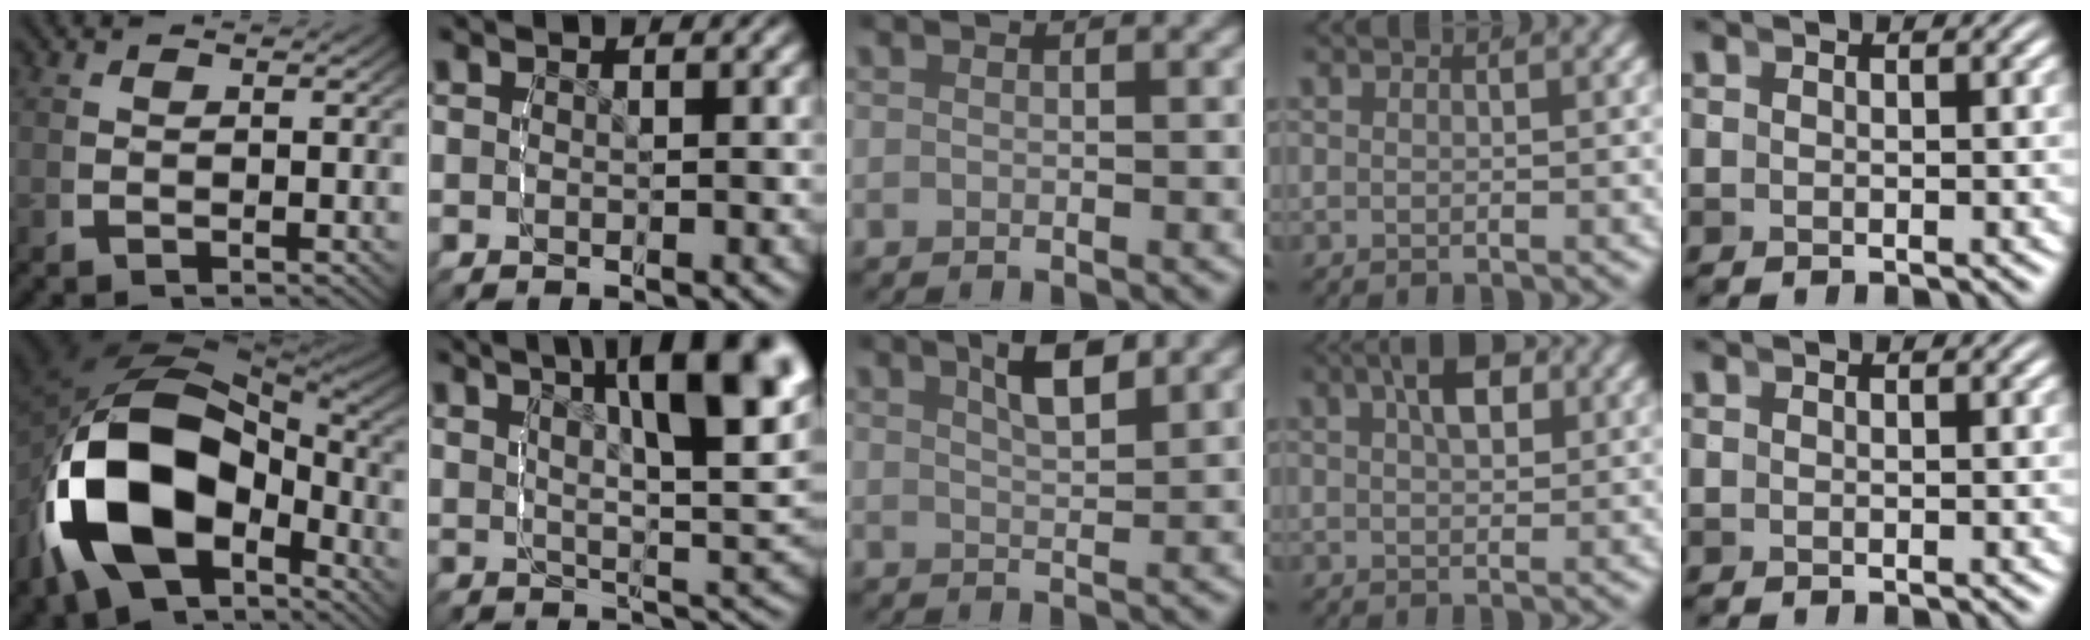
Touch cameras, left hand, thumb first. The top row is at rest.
{"thumb": {"total": 22.0, "force": [-1.9, 14.1, 16.8], "torque": [-0.359, -0.065, -0.004]}, "index": {"total": 12.8, "force": [5.7, 4.9, 10.3], "torque": [-0.131, 0.020, 0.083]}, "middle": {"total": 3.6, "force": [2.2, 1.0, 2.6], "torque": [-0.042, 0.003, 0.037]}, "ring": {"total": 4.0, "force": [1.7, 1.4, 3.3], "torque": [-0.043, 0.001, 0.028]}}